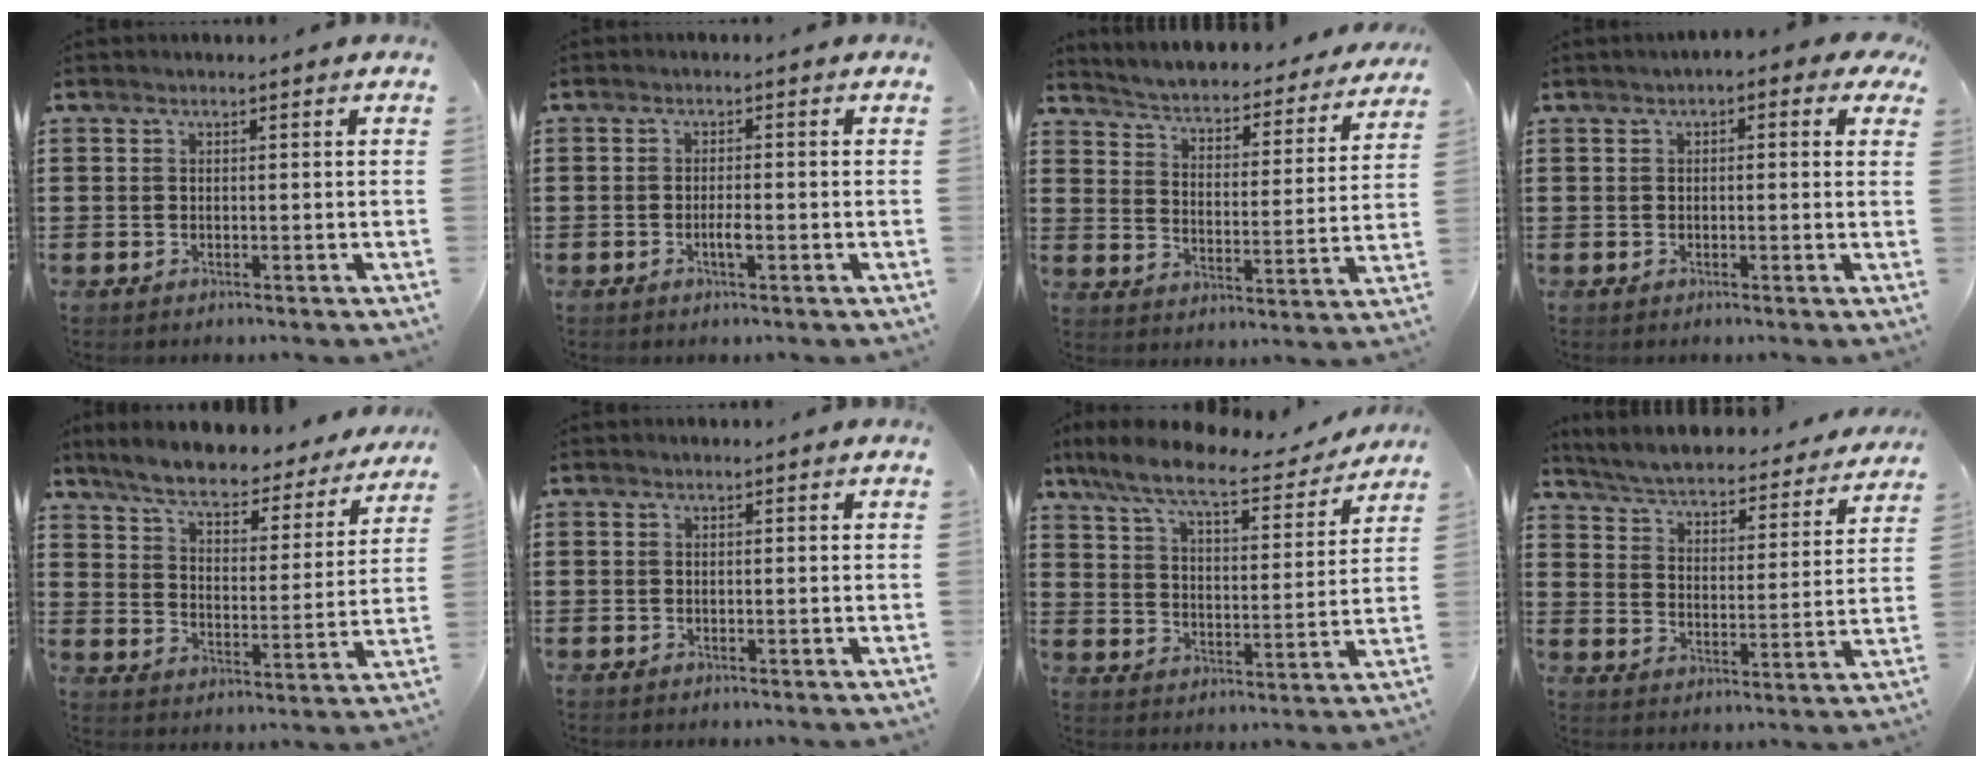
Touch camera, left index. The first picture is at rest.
{"total": 2.1, "force": [-0.7, 0.4, 1.9], "torque": [-0.035, 0.002, -0.013]}
{"total": 3.5, "force": [3.4, -0.1, 0.7], "torque": [-0.035, -0.036, 0.048]}
{"total": 1.5, "force": [0.1, 0.7, 1.4], "torque": [-0.027, 0.006, -0.003]}
{"total": 6.6, "force": [5.9, 0.7, 2.7], "torque": [-0.080, -0.038, 0.099]}
{"total": 0.0}
{"total": 8.8, "force": [7.6, 1.0, 4.4], "torque": [-0.117, -0.039, 0.128]}
{"total": 4.6, "force": [4.5, -0.2, 0.8], "torque": [-0.040, -0.040, 0.071]}